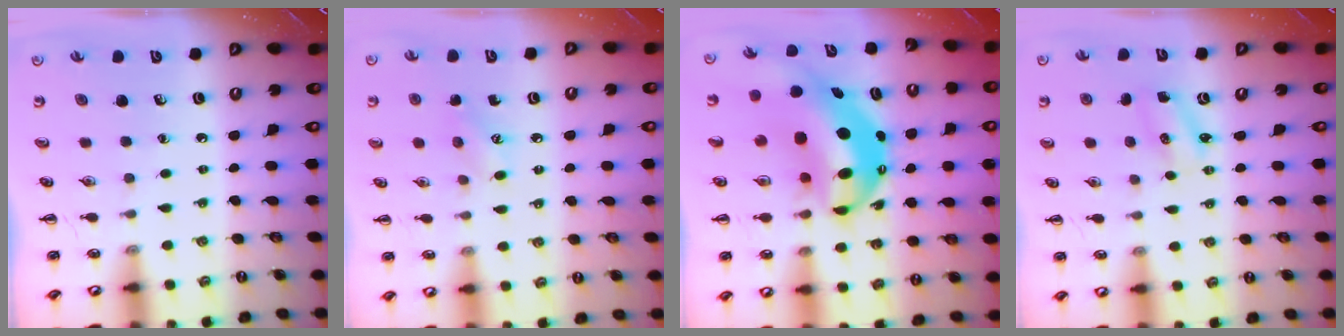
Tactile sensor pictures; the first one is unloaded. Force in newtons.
{"total": 5.8, "press": 5.6, "slide": 1.5}
{"total": 12.1, "press": 11.6, "slide": 3.2}
{"total": 2.6, "press": 2.6, "slide": 0.5}